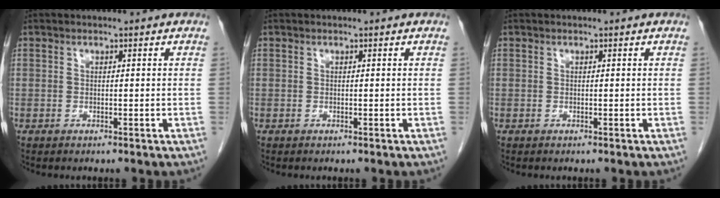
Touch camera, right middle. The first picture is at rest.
{"total": 0.0}
{"total": 0.0}